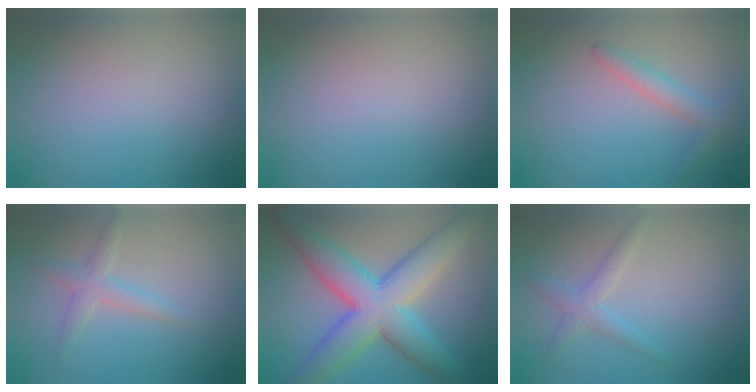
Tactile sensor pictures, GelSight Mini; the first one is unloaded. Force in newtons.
{"total": 0.0}
{"total": 2.3, "press": 2.3, "slide": 0.1}
{"total": 2.1, "press": 2.1, "slide": 0.1}
{"total": 9.7, "press": 9.7, "slide": 0.2}
{"total": 2.1, "press": 2.1, "slide": 0.1}